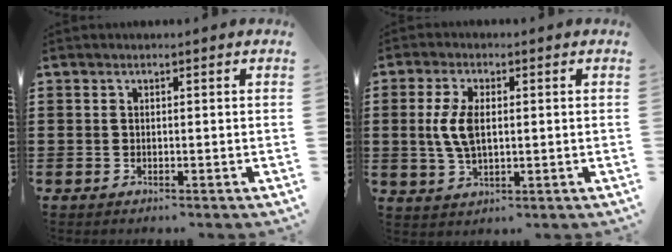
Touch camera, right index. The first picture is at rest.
{"total": 6.2, "force": [0.6, 2.9, 5.4], "torque": [-0.131, 0.001, 0.002]}